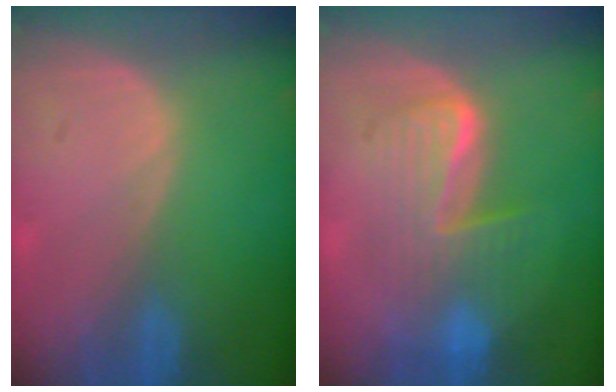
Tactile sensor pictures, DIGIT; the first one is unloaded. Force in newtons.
{"total": 7.2, "press": 7.2, "slide": 0.2}